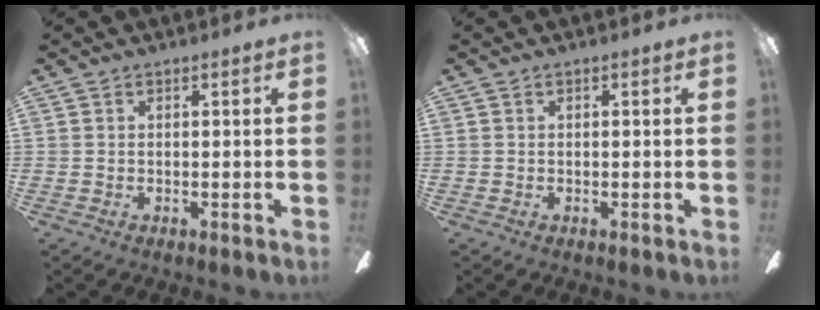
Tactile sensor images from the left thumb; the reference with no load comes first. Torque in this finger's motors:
{"motor_torque": [0.01, 0.01, -0.02, 0.02, 0.00]}